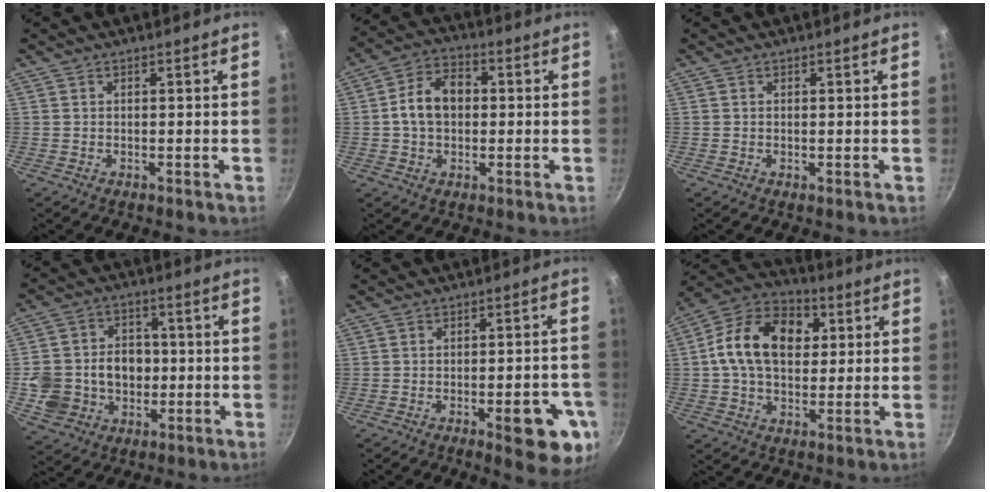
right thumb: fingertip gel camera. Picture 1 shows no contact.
{"total": 9.5, "force": [0.5, 6.8, 6.7], "torque": [-0.095, 0.024, -0.005]}
{"total": 0.0}
{"total": 13.1, "force": [-1.3, 11.2, 6.7], "torque": [-0.101, 0.022, -0.014]}
{"total": 12.1, "force": [-4.4, 4.1, 10.5], "torque": [-0.096, 0.014, -0.052]}
{"total": 17.1, "force": [3.0, 11.8, 12.0], "torque": [-0.174, 0.020, 0.031]}